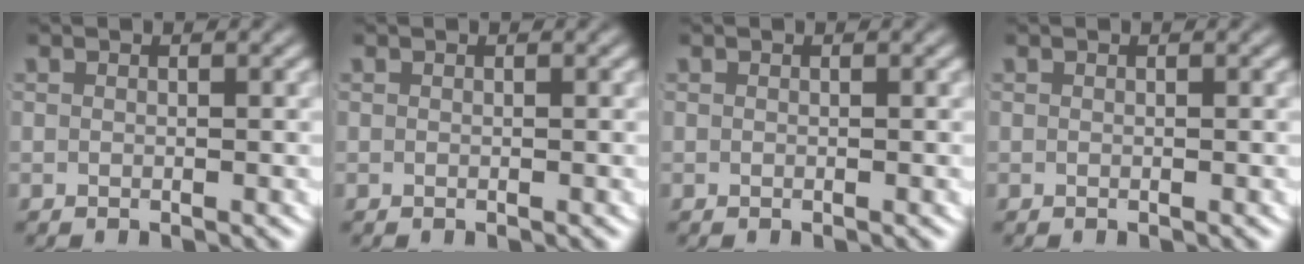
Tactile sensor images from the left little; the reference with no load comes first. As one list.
[{"total": 0.0}, {"total": 0.0}, {"total": 0.0}]